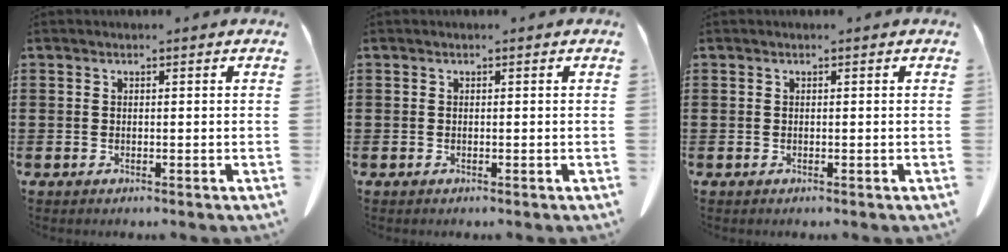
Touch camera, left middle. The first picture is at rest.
{"total": 0.0}
{"total": 0.0}